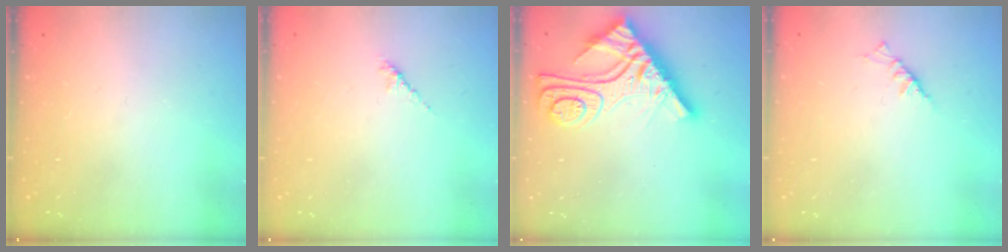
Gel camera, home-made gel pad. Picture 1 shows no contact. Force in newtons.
{"total": 2.6, "press": 2.4, "slide": 0.7}
{"total": 15.0, "press": 15.0, "slide": 1.4}
{"total": 2.3, "press": 2.2, "slide": 0.5}